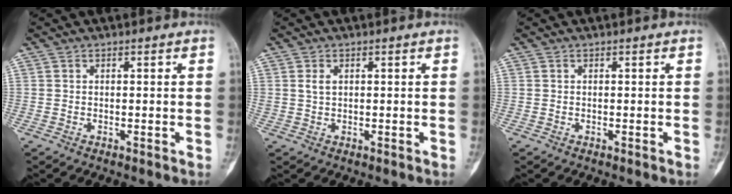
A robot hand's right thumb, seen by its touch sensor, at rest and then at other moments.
{"total": 1.5, "force": [0.6, 1.0, 1.0], "torque": [-0.015, 0.004, 0.014]}
{"total": 0.0}